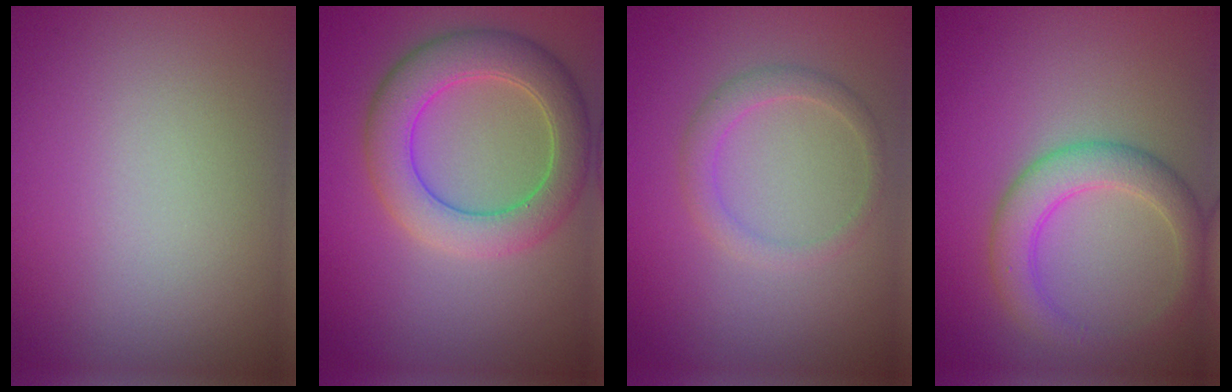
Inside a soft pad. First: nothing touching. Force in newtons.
{"total": 6.3, "press": 6.3, "slide": 0.4}
{"total": 2.0, "press": 2.0, "slide": 0.1}
{"total": 4.2, "press": 4.2, "slide": 0.1}